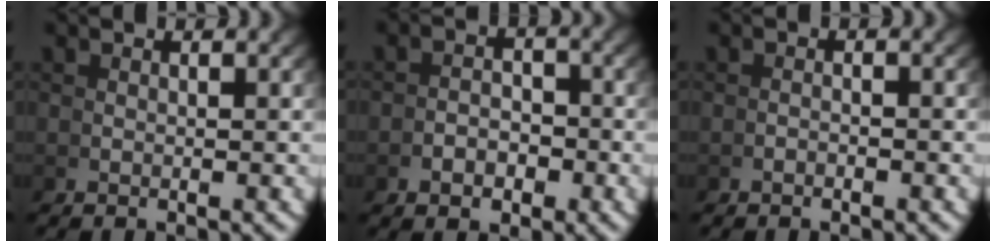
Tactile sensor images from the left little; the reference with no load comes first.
{"total": 2.1, "force": [-1.5, 1.1, 1.0], "torque": [0.002, -0.003, -0.028]}
{"total": 0.9, "force": [-0.7, -0.5, -0.2], "torque": [0.005, 0.005, -0.016]}